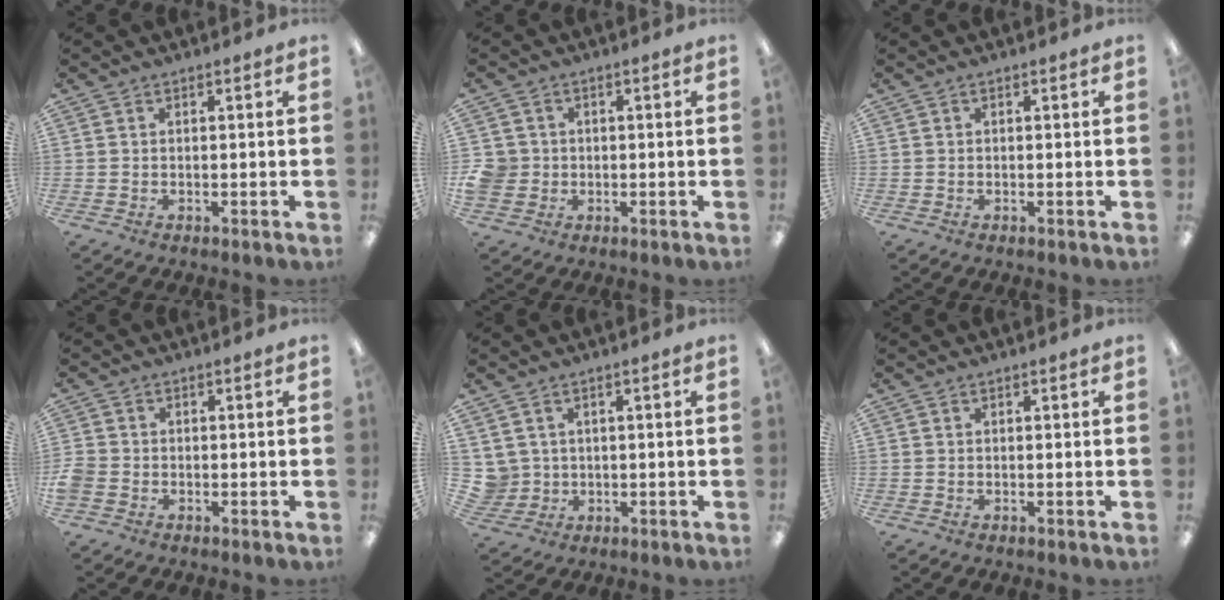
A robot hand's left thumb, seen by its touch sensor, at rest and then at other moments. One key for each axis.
{"total": 5.0, "fx": -0.1, "fy": 4.8, "fz": 1.4, "tx": -0.037, "ty": 0.006, "tz": -0.001}
{"total": 0.0}
{"total": 2.9, "fx": -1.0, "fy": 2.4, "fz": 1.3, "tx": -0.018, "ty": 0.007, "tz": -0.018}
{"total": 4.1, "fx": 1.5, "fy": 3.8, "fz": 0.1, "tx": -0.024, "ty": 0.000, "tz": 0.030}
{"total": 0.0}